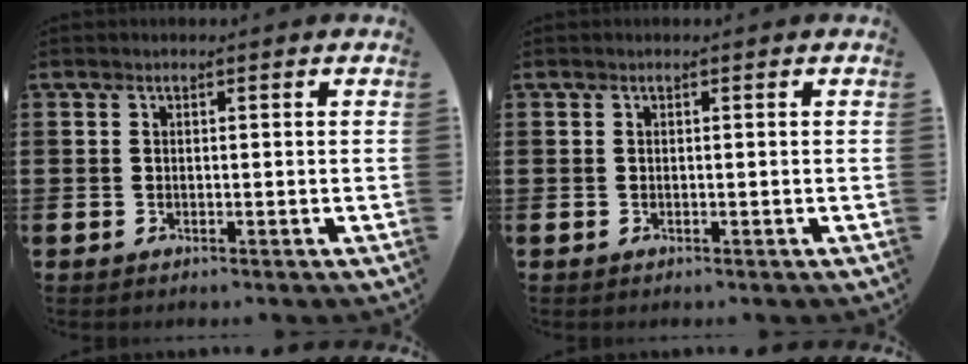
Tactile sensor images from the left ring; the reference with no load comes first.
{"total": 0.0}